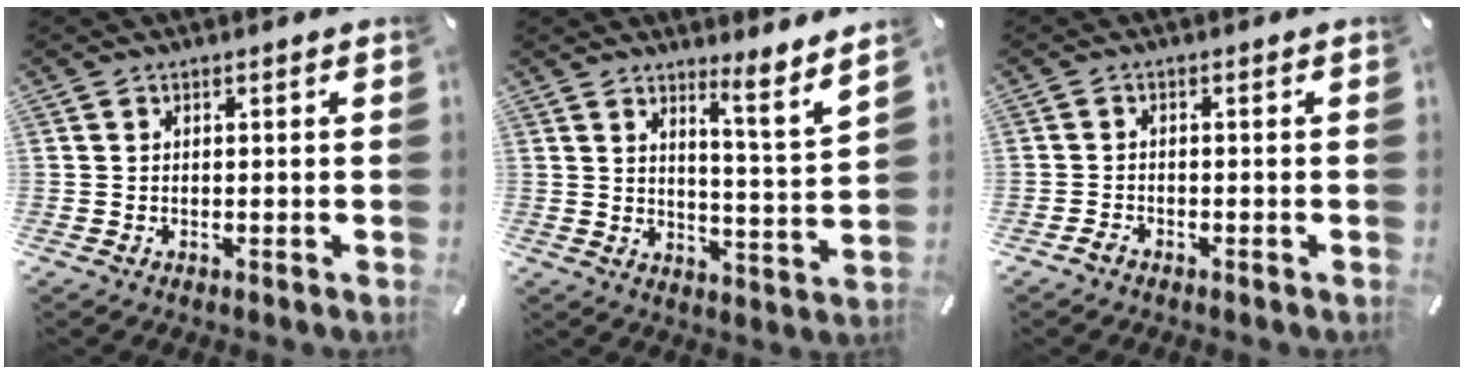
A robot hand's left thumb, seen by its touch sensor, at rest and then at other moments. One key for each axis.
{"total": 7.5, "fx": 6.2, "fy": -0.8, "fz": 4.1, "tx": -0.057, "ty": -0.060, "tz": 0.099}
{"total": 1.3, "fx": -1.2, "fy": 0.5, "fz": 0.4, "tx": -0.007, "ty": 0.004, "tz": -0.023}